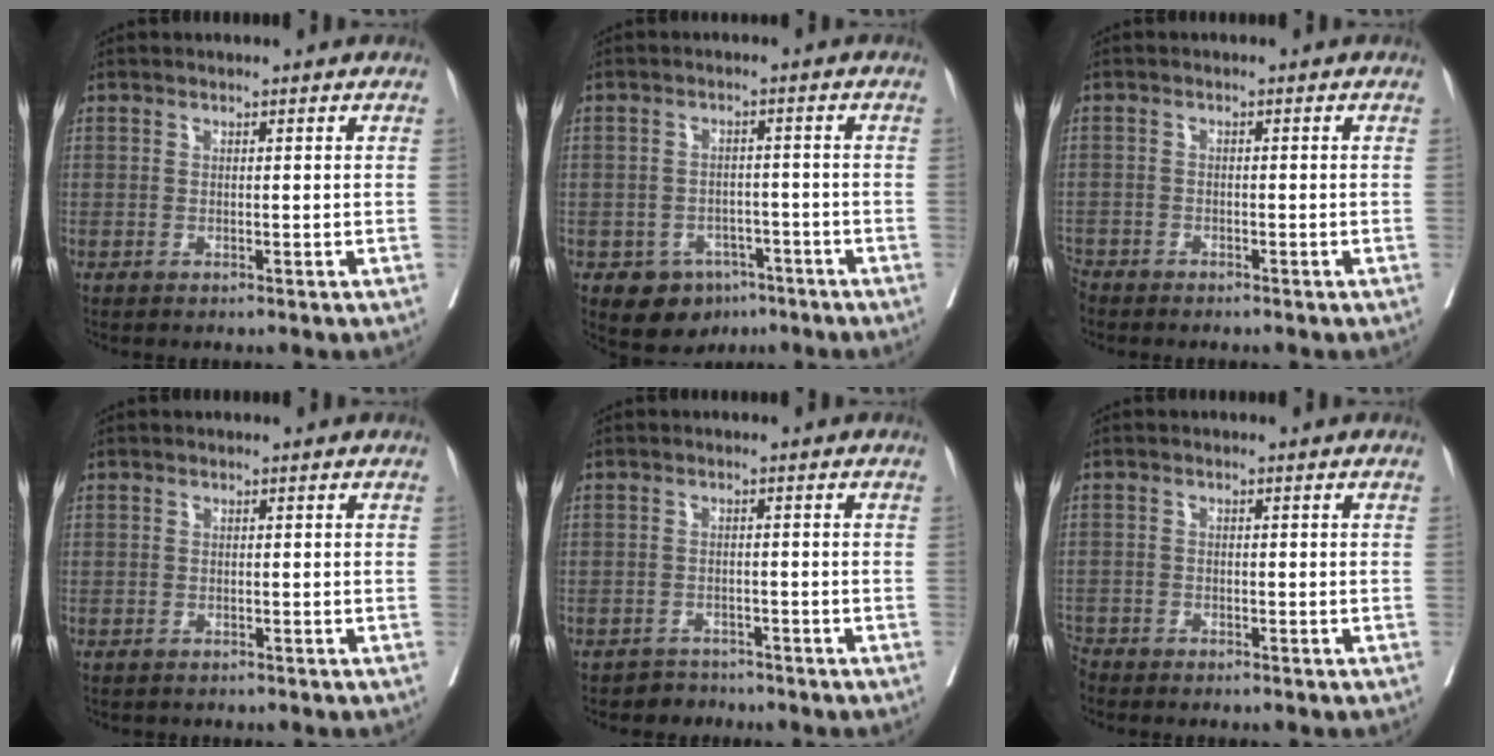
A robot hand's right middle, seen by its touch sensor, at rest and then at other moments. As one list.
[{"total": 6.0, "force": [-3.7, 4.3, 1.9], "torque": [-0.021, 0.008, -0.046]}, {"total": 2.9, "force": [-2.7, 1.0, 0.4], "torque": [-0.005, -0.004, -0.052]}, {"total": 0.8, "force": [-0.5, 0.6, -0.1], "torque": [-0.007, 0.005, -0.009]}, {"total": 2.5, "force": [-2.1, 1.0, -1.0], "torque": [0.015, 0.002, -0.037]}, {"total": 2.5, "force": [-2.4, 0.7, 0.1], "torque": [0.000, -0.005, -0.045]}]